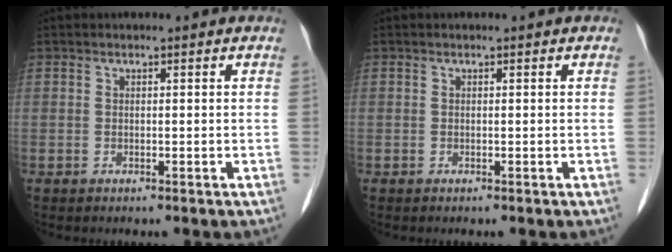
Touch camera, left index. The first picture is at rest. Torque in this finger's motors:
{"motor_torque": [-1.42, -0.43, -0.59, -0.21]}